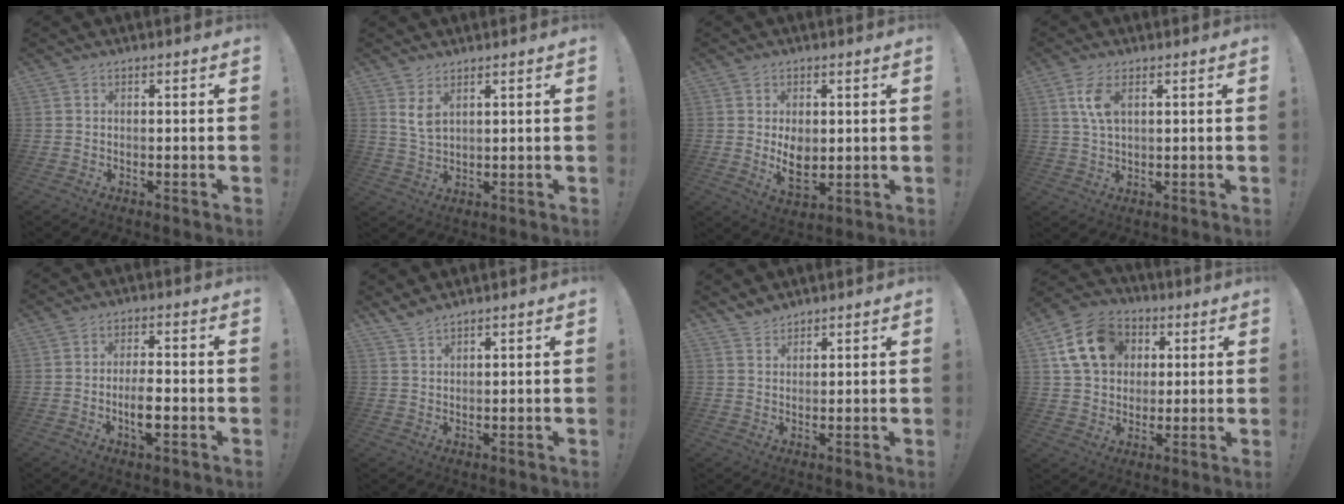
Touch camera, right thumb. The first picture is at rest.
{"total": 4.6, "force": [2.8, 1.8, 3.2], "torque": [-0.053, -0.016, 0.050]}
{"total": 6.9, "force": [0.4, 4.5, 5.2], "torque": [-0.085, -0.009, 0.009]}
{"total": 6.4, "force": [2.1, 2.9, 5.2], "torque": [-0.104, -0.005, 0.032]}
{"total": 6.4, "force": [-2.1, 2.0, 5.7], "torque": [-0.112, 0.000, -0.038]}
{"total": 2.8, "force": [2.5, 0.2, 1.2], "torque": [-0.033, -0.011, 0.048]}
{"total": 3.3, "force": [3.1, 1.1, 0.6], "torque": [-0.016, -0.019, 0.060]}
{"total": 15.5, "force": [5.4, 12.1, 8.2], "torque": [-0.124, -0.006, 0.111]}